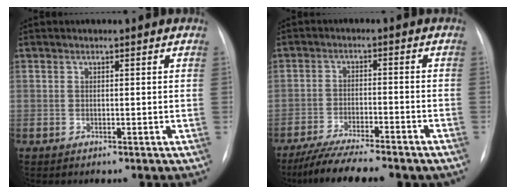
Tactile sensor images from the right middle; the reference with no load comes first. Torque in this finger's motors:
{"motor_torque": [0.40, -0.42, 0.22, 0.07]}